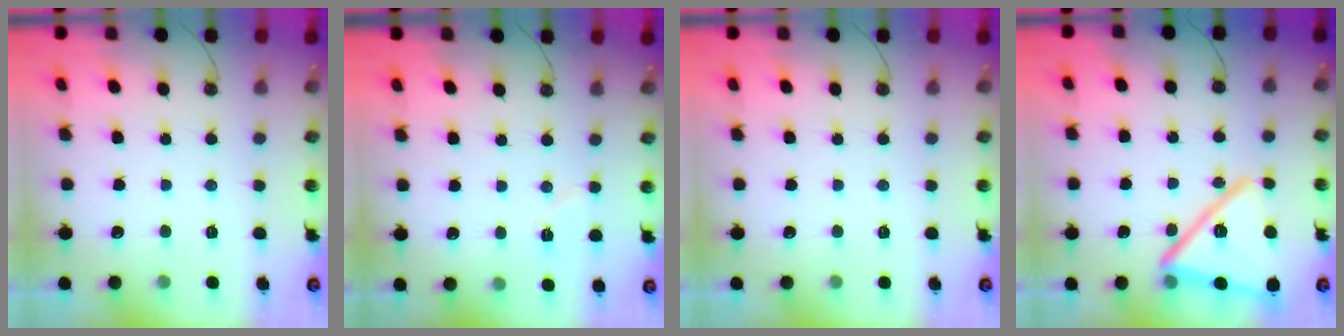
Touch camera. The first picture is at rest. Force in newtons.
{"total": 5.7, "press": 5.1, "slide": 2.5}
{"total": 0.0}
{"total": 19.7, "press": 19.6, "slide": 1.6}